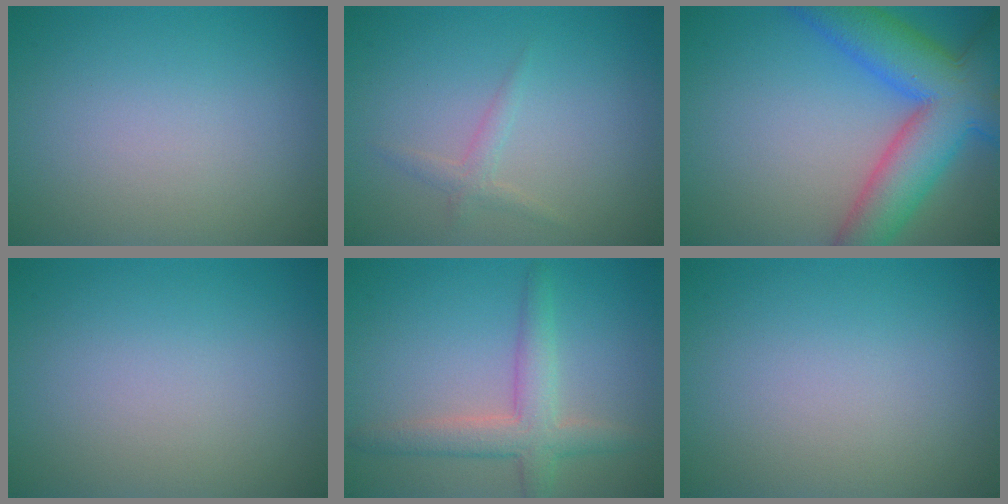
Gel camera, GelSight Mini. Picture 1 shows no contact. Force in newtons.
{"total": 1.3, "press": 1.3, "slide": 0.0}
{"total": 10.4, "press": 10.4, "slide": 0.5}
{"total": 0.0}
{"total": 3.9, "press": 3.9, "slide": 0.2}
{"total": 0.0}